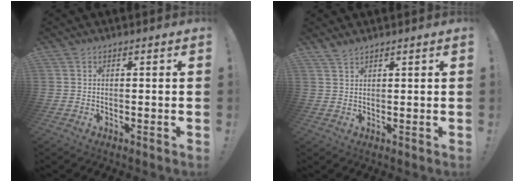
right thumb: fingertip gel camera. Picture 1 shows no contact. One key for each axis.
{"total": 2.2, "fx": 2.0, "fy": 0.5, "fz": 0.8, "tx": -0.016, "ty": -0.012, "tz": 0.037}